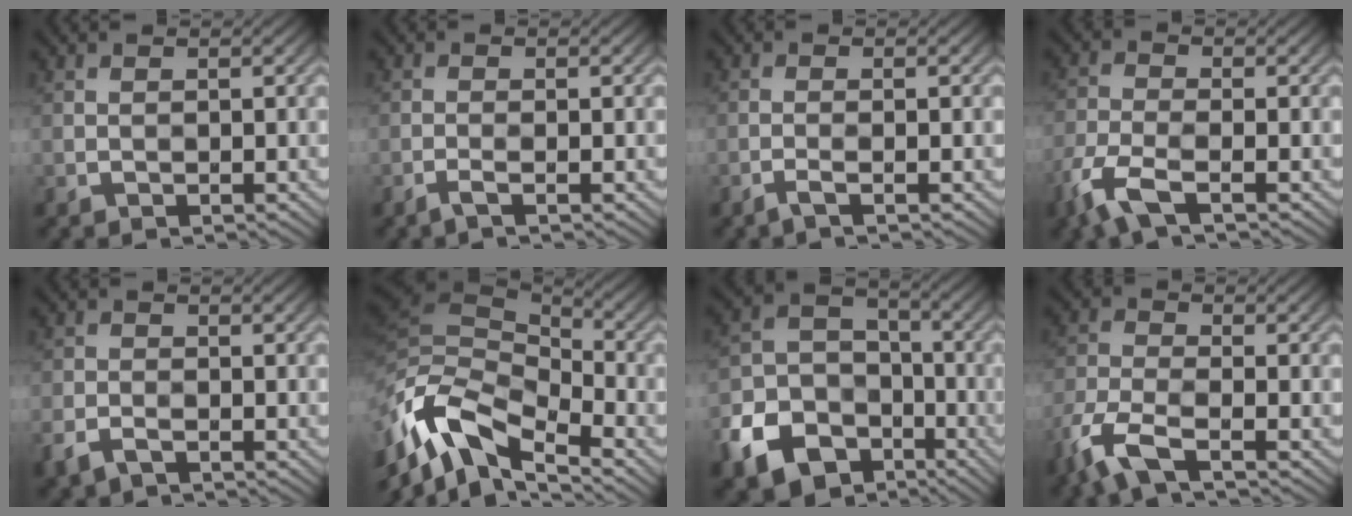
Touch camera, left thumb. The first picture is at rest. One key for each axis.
{"total": 1.3, "fx": 0.1, "fy": 0.1, "fz": 1.3, "tx": -0.016, "ty": 0.008, "tz": -0.011}
{"total": 1.6, "fx": 0.1, "fy": 0.1, "fz": 1.6, "tx": -0.017, "ty": 0.010, "tz": -0.015}
{"total": 5.7, "fx": -2.9, "fy": 2.0, "fz": 4.5, "tx": -0.106, "ty": -0.005, "tz": -0.075}
{"total": 3.3, "fx": -1.5, "fy": 1.9, "fz": 2.2, "tx": -0.048, "ty": -0.005, "tz": -0.038}
{"total": 12.9, "fx": -3.8, "fy": 7.1, "fz": 10.1, "tx": -0.248, "ty": -0.010, "tz": -0.061}
{"total": 12.8, "fx": -5.3, "fy": 9.5, "fz": 6.7, "tx": -0.179, "ty": -0.037, "tz": -0.095}
{"total": 6.6, "fx": -3.6, "fy": 2.3, "fz": 5.0, "tx": -0.115, "ty": -0.008, "tz": -0.089}